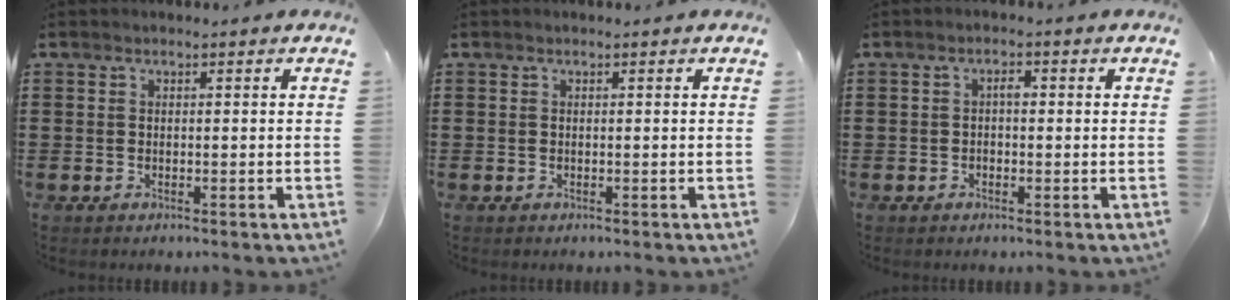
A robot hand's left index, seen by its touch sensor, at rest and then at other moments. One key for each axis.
{"total": 0.0}
{"total": 1.6, "fx": 0.0, "fy": 0.7, "fz": 1.5, "tx": -0.030, "ty": 0.004, "tz": -0.002}